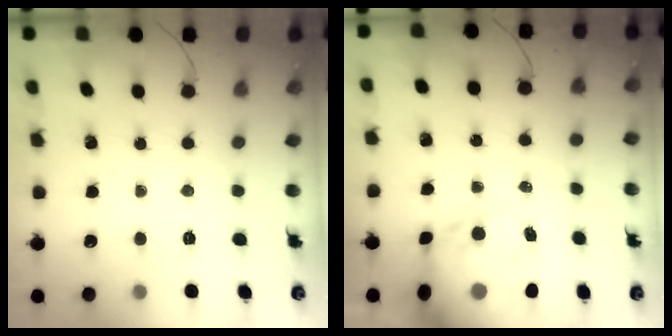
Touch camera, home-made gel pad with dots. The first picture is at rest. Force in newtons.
{"total": 17.4, "press": 16.9, "slide": 4.2}